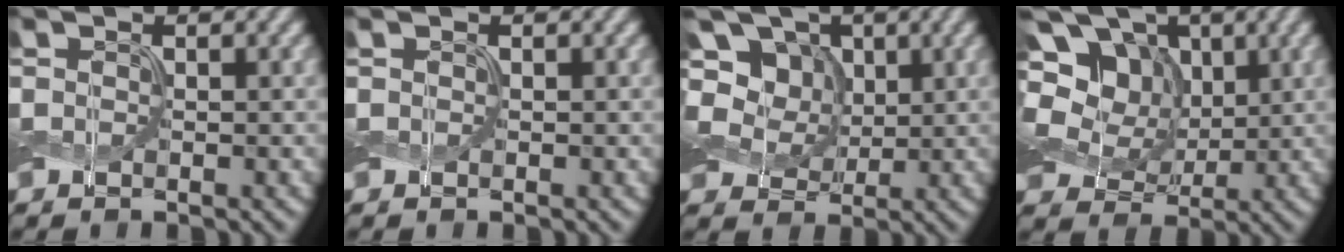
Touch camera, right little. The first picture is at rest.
{"total": 0.0}
{"total": 7.5, "force": [2.2, 6.1, 3.6], "torque": [-0.076, 0.023, 0.028]}
{"total": 9.7, "force": [2.5, 7.7, 5.3], "torque": [-0.131, 0.035, 0.022]}